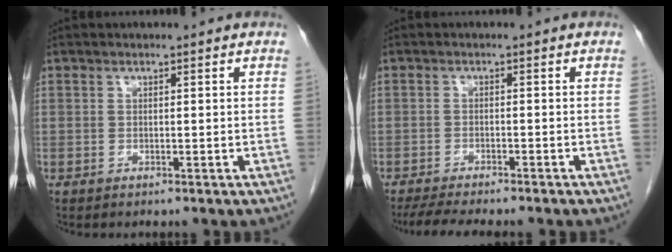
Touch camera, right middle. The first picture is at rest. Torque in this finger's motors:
{"motor_torque": [0.32, -0.24, 0.08, 0.04]}